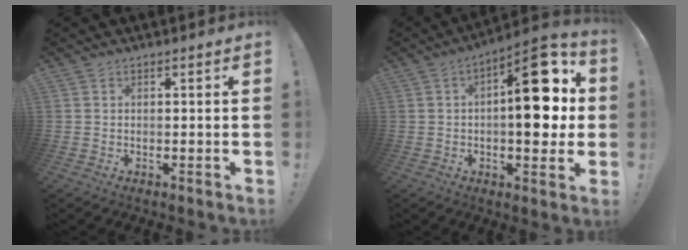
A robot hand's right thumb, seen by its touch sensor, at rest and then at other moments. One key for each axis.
{"total": 18.3, "fx": 2.0, "fy": 7.9, "fz": 16.4, "tx": -0.208, "ty": -0.003, "tz": 0.029}